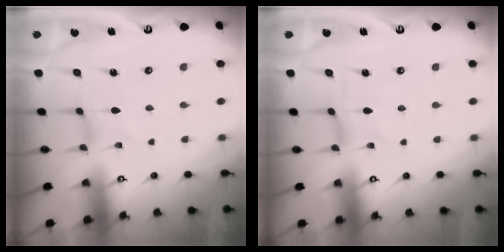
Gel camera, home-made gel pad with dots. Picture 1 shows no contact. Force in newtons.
{"total": 0.0}